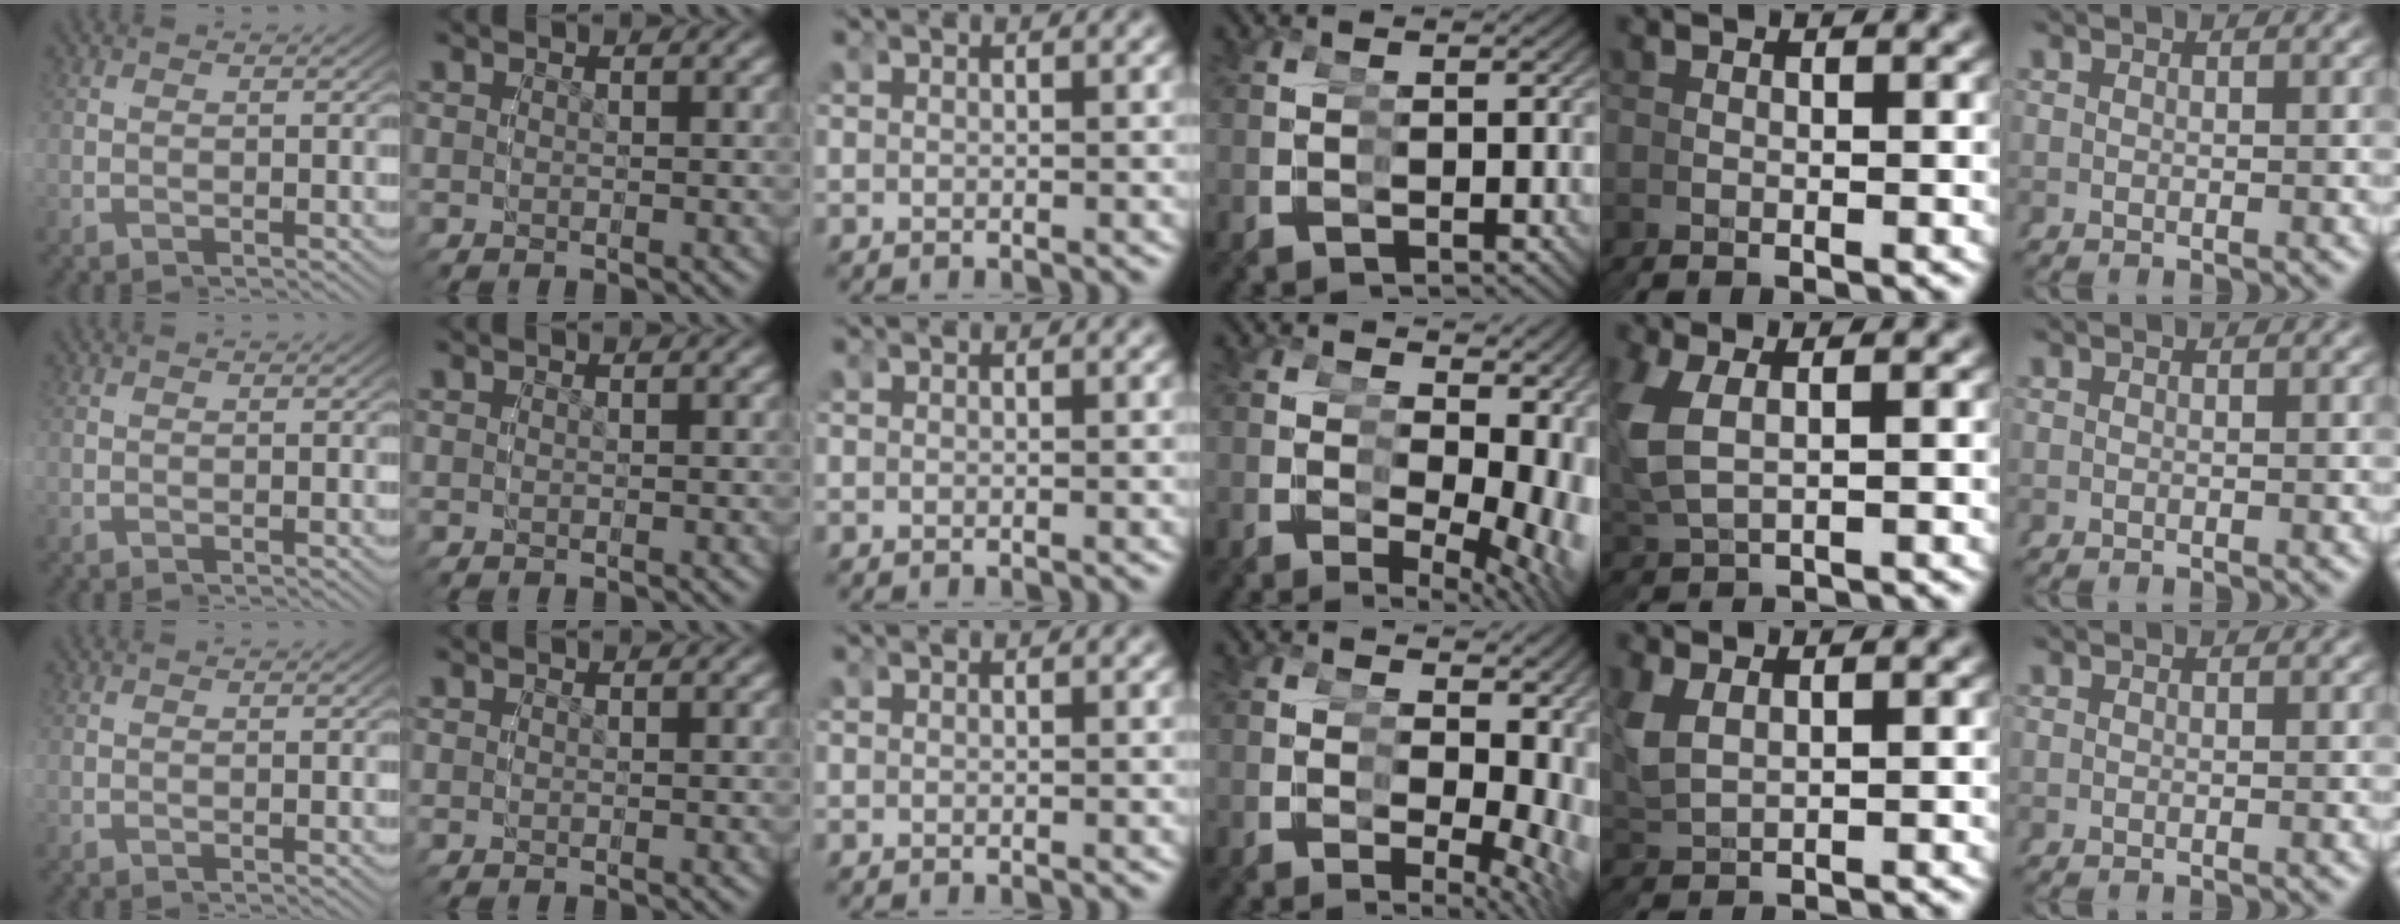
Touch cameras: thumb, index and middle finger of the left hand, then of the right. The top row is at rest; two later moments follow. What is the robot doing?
{"motion": "grasp_and_lifting", "object": "legos"}